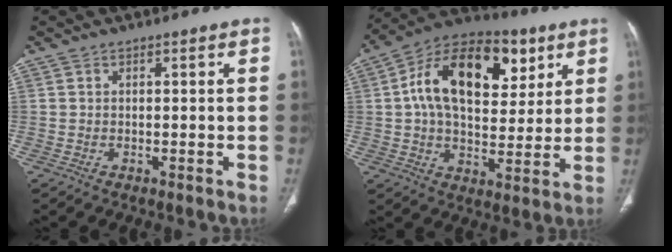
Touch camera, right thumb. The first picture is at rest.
{"total": 21.4, "force": [6.7, 12.9, 15.8], "torque": [-0.224, 0.004, 0.100]}